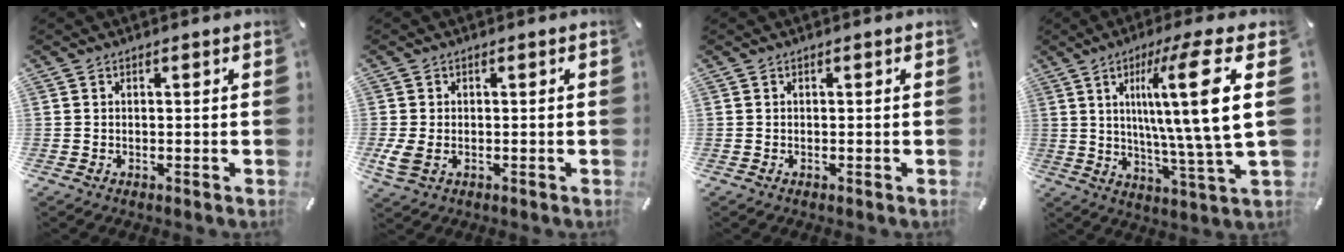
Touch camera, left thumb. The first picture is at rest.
{"total": 3.9, "force": [-0.6, 2.8, 2.8], "torque": [-0.062, -0.008, -0.012]}
{"total": 0.0}
{"total": 20.6, "force": [5.8, 2.3, 19.7], "torque": [-0.304, -0.027, 0.070]}